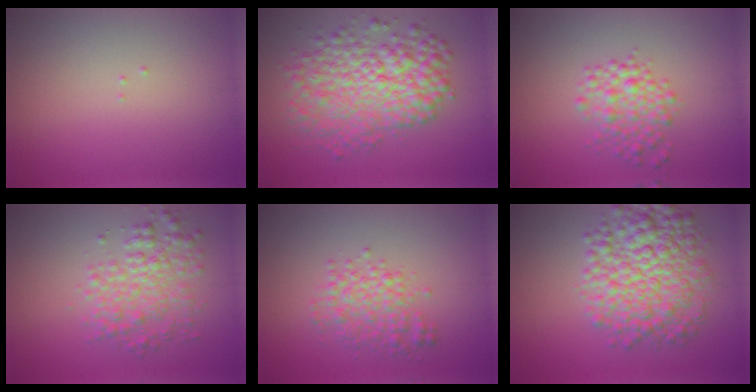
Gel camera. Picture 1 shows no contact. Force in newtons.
{"total": 7.5, "press": 7.5, "slide": 0.1}
{"total": 3.2, "press": 3.2, "slide": 0.1}
{"total": 4.0, "press": 4.0, "slide": 0.0}
{"total": 3.3, "press": 3.3, "slide": 0.1}
{"total": 8.0, "press": 8.0, "slide": 0.1}